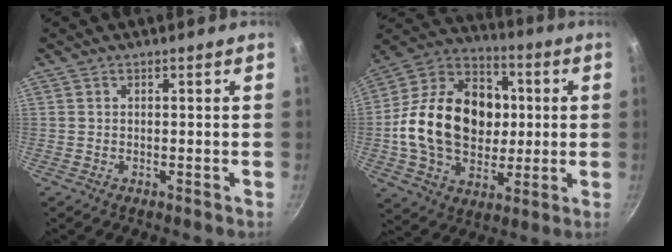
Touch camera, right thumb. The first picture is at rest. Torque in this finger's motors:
{"motor_torque": [1.17, 2.40, 1.23, -0.65, 0.56]}